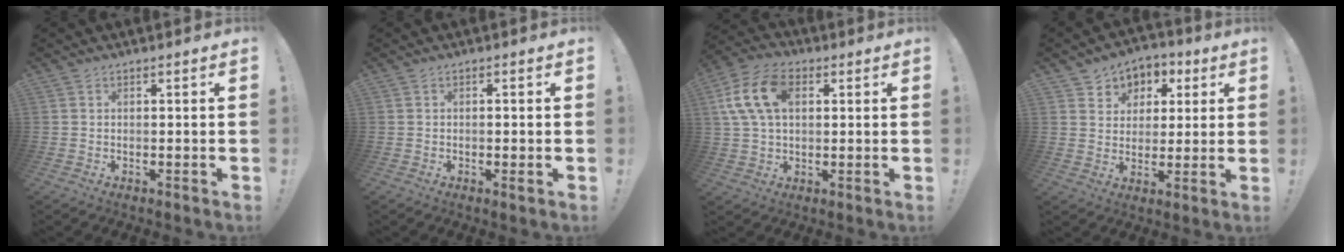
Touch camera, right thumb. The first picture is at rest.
{"total": 1.3, "force": [-0.2, 0.2, 1.3], "torque": [-0.013, -0.002, -0.005]}
{"total": 14.9, "force": [3.8, 9.6, 10.7], "torque": [-0.210, 0.007, 0.073]}
{"total": 6.4, "force": [1.4, 6.1, 1.3], "torque": [-0.016, -0.011, 0.031]}